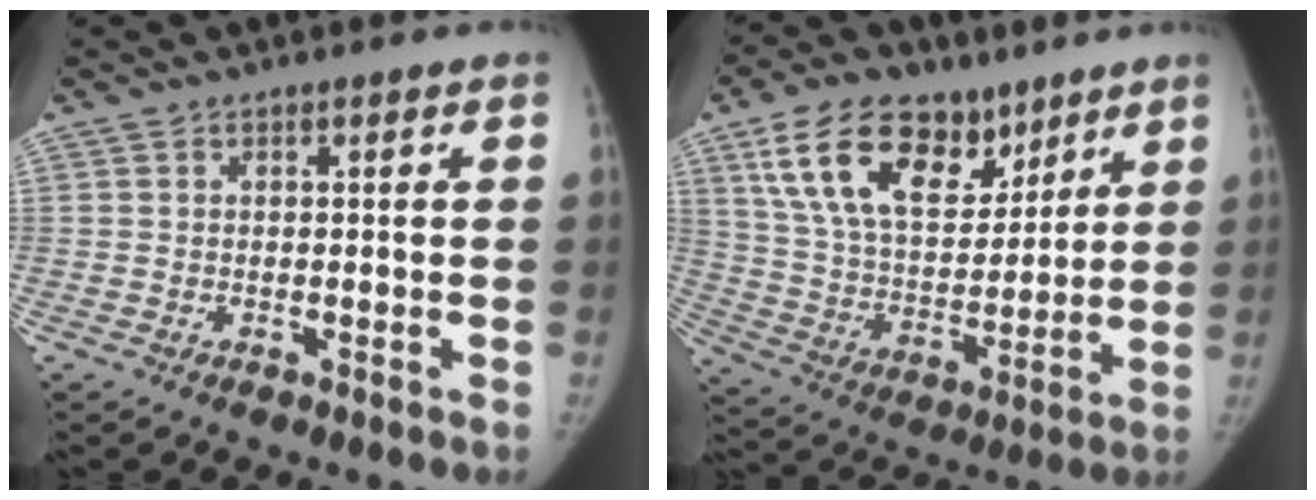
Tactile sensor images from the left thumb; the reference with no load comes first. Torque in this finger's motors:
{"motor_torque": [1.89, 1.35, 1.45, -1.33, 0.53]}